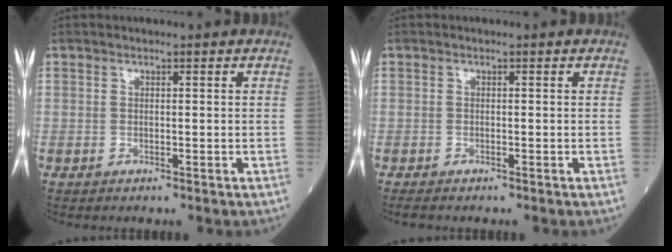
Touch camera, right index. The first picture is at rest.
{"total": 1.2, "force": [-1.1, 0.2, 0.5], "torque": [-0.016, -0.005, -0.015]}